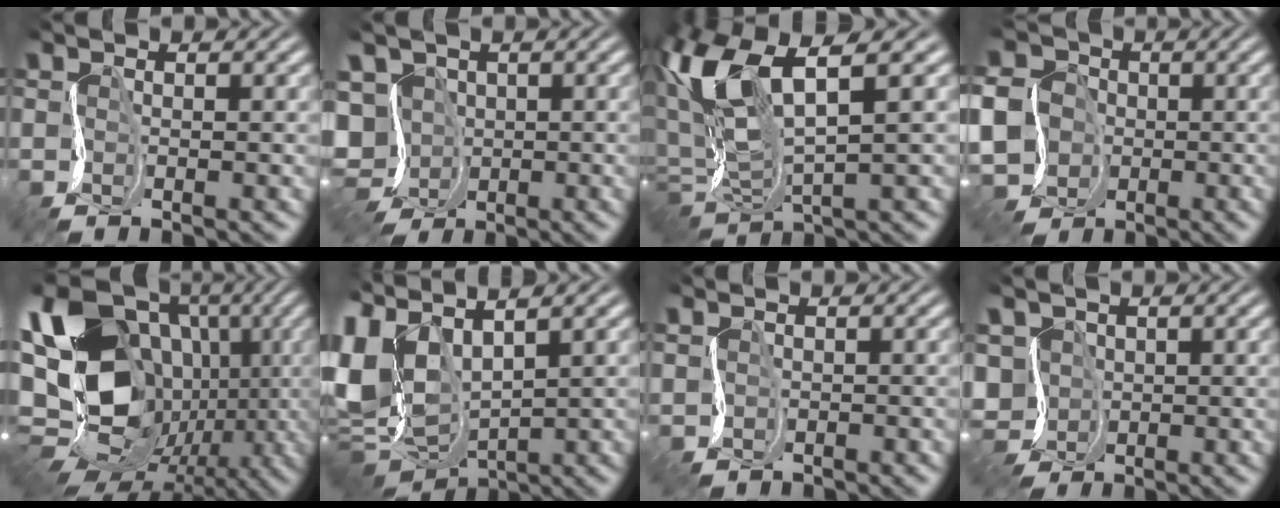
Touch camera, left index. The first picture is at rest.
{"total": 5.9, "force": [-1.0, 5.0, 2.8], "torque": [-0.069, -0.008, -0.012]}
{"total": 8.4, "force": [3.0, 3.4, 7.1], "torque": [-0.158, 0.013, 0.059]}
{"total": 7.3, "force": [-1.6, 6.9, 1.9], "torque": [-0.051, -0.005, -0.061]}
{"total": 20.9, "force": [0.6, 17.4, 11.7], "torque": [-0.217, -0.004, -0.012]}
{"total": 10.4, "force": [2.7, 6.1, 8.0], "torque": [-0.210, 0.005, 0.058]}
{"total": 0.8, "force": [-0.1, 0.5, -0.6], "torque": [0.010, -0.001, 0.004]}
{"total": 4.2, "force": [0.5, 3.9, 1.6], "torque": [-0.062, 0.004, 0.019]}